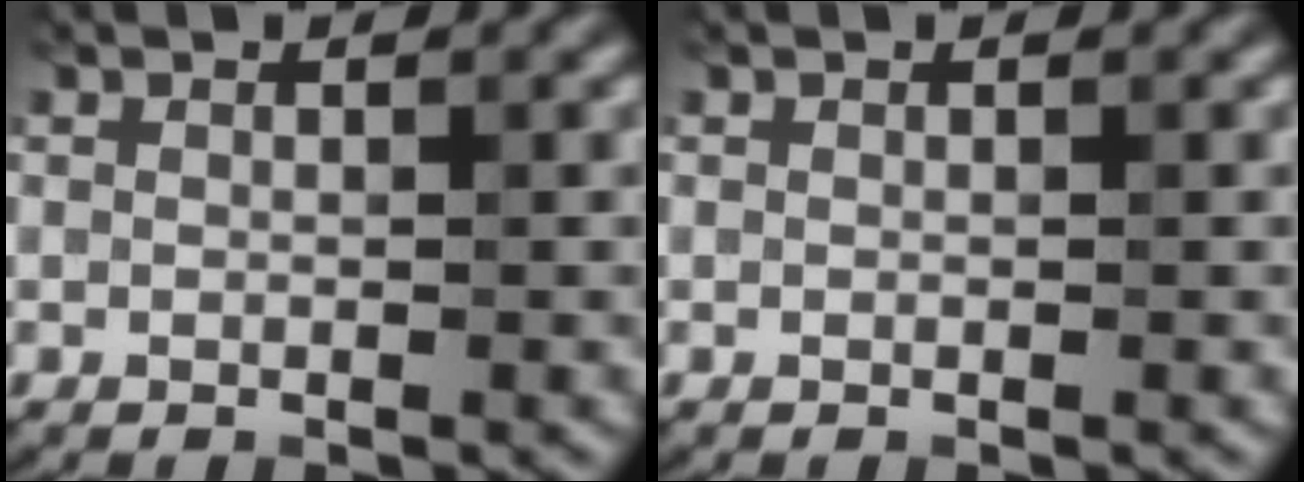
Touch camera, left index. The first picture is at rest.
{"total": 0.0}